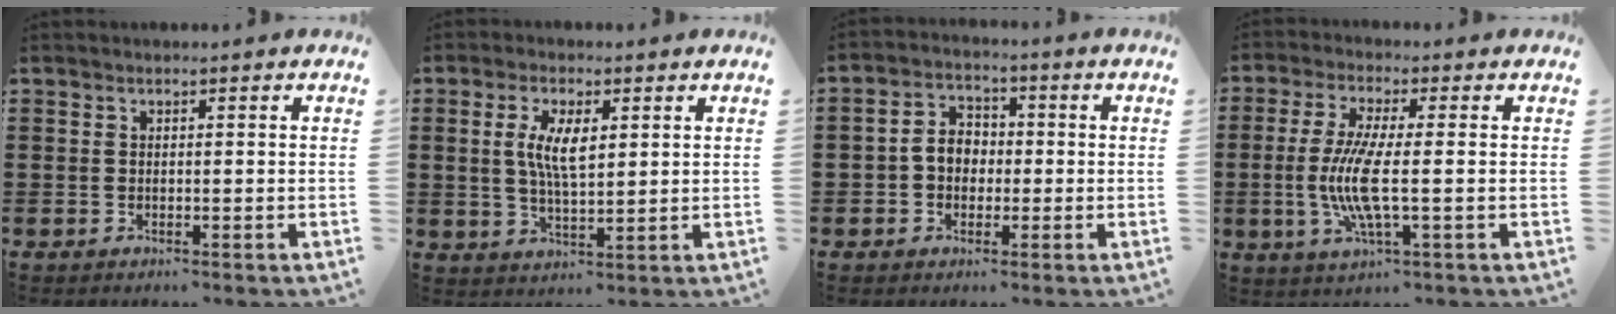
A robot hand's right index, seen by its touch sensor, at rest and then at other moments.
{"total": 6.2, "force": [1.3, 2.2, 5.7], "torque": [-0.115, 0.006, 0.022]}
{"total": 4.5, "force": [-0.7, 3.6, 2.7], "torque": [-0.065, 0.009, -0.018]}
{"total": 8.5, "force": [-1.1, 1.4, 8.3], "torque": [-0.178, -0.021, -0.027]}